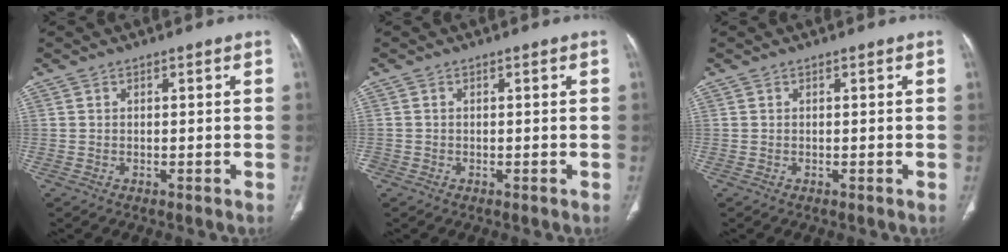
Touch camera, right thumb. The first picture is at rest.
{"total": 0.7, "force": [-0.4, 0.5, 0.1], "torque": [-0.002, 0.003, -0.010]}
{"total": 0.0}